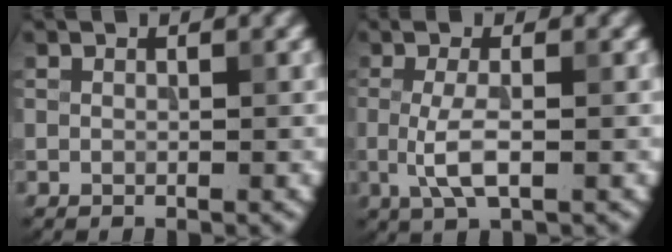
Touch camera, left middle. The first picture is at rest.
{"total": 3.3, "force": [-0.4, 0.9, 3.2], "torque": [-0.070, -0.006, -0.009]}